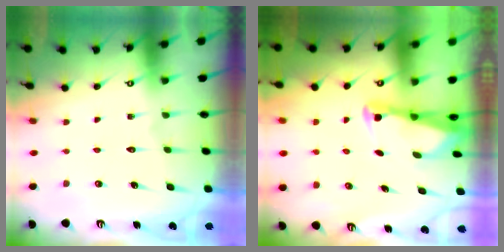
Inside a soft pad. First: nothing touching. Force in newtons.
{"total": 2.4, "press": 2.4, "slide": 0.2}